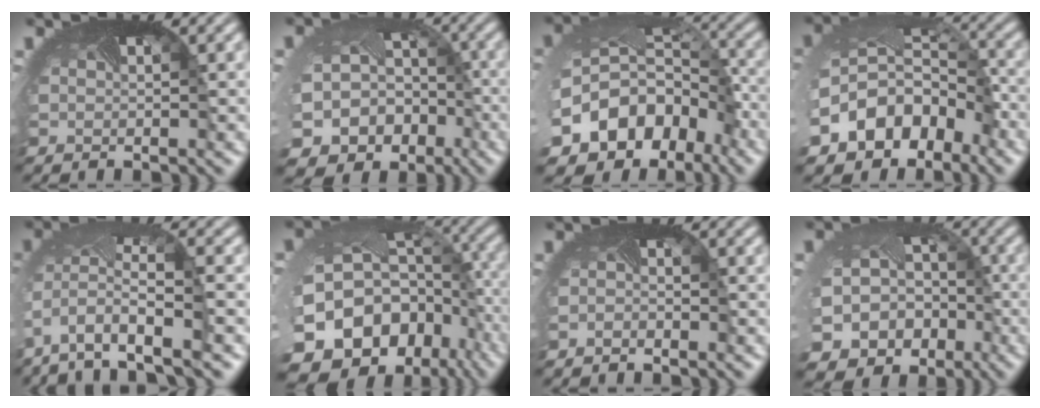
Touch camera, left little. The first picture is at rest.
{"total": 14.9, "force": [-7.9, 11.9, 4.2], "torque": [-0.097, -0.077, -0.103]}
{"total": 15.6, "force": [-8.3, 11.8, 6.0], "torque": [-0.144, -0.045, -0.117]}
{"total": 11.4, "force": [-5.8, 8.4, 5.0], "torque": [-0.116, -0.028, -0.097]}
{"total": 8.1, "force": [-3.5, 3.5, 6.4], "torque": [-0.155, -0.016, -0.059]}
{"total": 18.4, "force": [-9.7, 13.0, 8.5], "torque": [-0.197, -0.050, -0.100]}
{"total": 0.8, "force": [-0.8, -0.1, -0.2], "torque": [-0.014, -0.007, -0.018]}
{"total": 13.1, "force": [-6.9, 10.6, 3.7], "torque": [-0.083, -0.072, -0.093]}